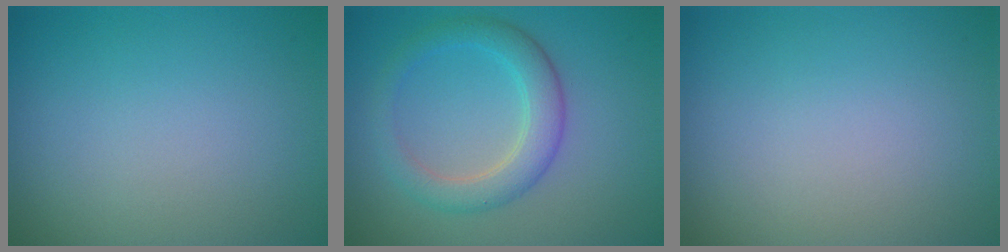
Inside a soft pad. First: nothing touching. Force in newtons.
{"total": 3.6, "press": 3.6, "slide": 0.1}
{"total": 0.0}